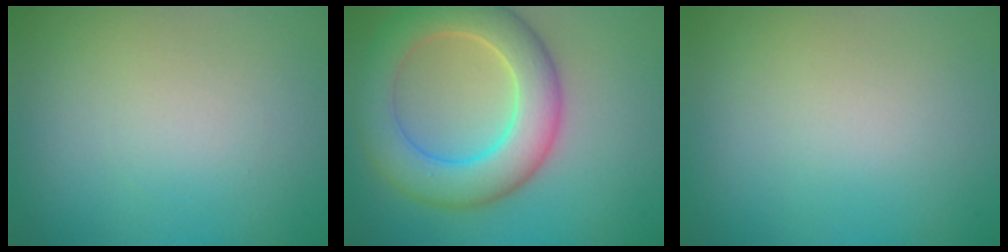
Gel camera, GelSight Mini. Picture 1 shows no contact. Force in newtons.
{"total": 7.8, "press": 7.8, "slide": 0.6}
{"total": 0.0}